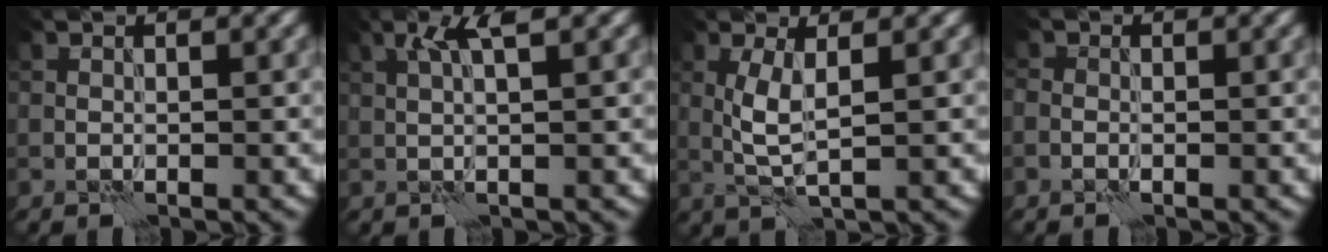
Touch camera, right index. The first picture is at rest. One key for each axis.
{"total": 2.8, "fx": 1.3, "fy": 0.1, "fz": 2.5, "tx": -0.052, "ty": 0.004, "tz": 0.026}
{"total": 2.8, "fx": 0.3, "fy": 0.5, "fz": 2.8, "tx": -0.060, "ty": -0.004, "tz": 0.009}
{"total": 0.8, "fx": -0.2, "fy": 0.8, "fz": 0.2, "tx": -0.002, "ty": -0.003, "tz": -0.007}